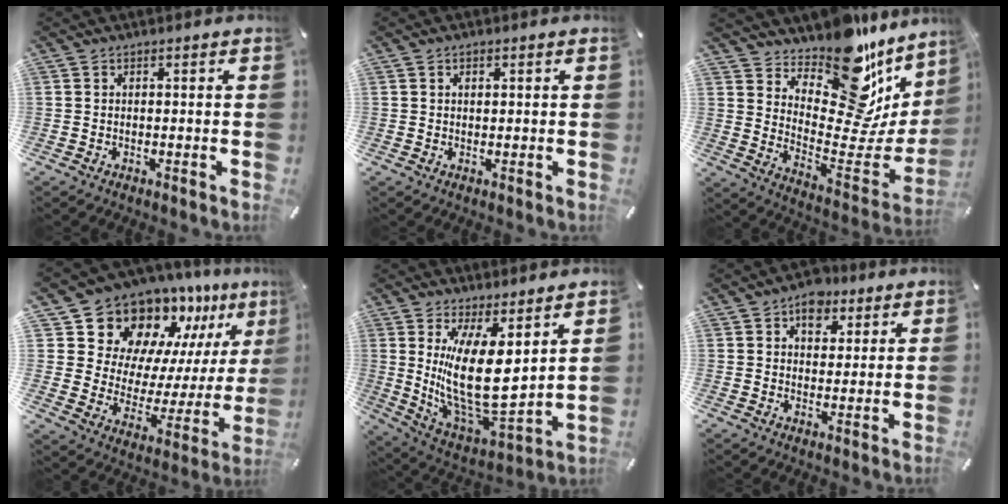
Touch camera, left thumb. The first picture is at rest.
{"total": 1.1, "force": [0.5, 0.7, 0.7], "torque": [-0.007, 0.000, 0.007]}
{"total": 20.6, "force": [15.1, 9.9, 9.9], "torque": [-0.104, -0.144, 0.251]}
{"total": 16.1, "force": [13.8, 7.9, 2.6], "torque": [-0.058, -0.134, 0.245]}
{"total": 19.7, "force": [5.3, 9.1, 16.7], "torque": [-0.347, -0.057, 0.105]}
{"total": 7.2, "force": [4.0, 5.0, 3.3], "torque": [-0.031, -0.012, 0.065]}